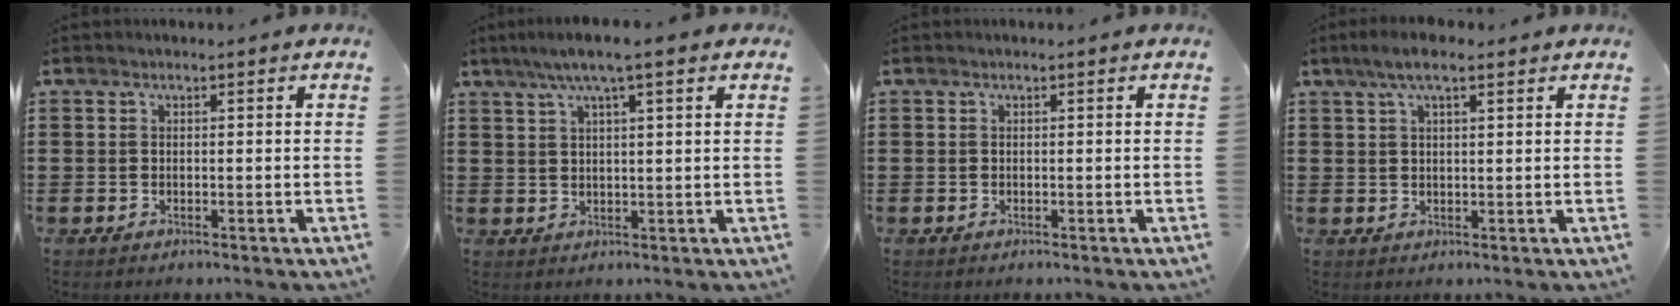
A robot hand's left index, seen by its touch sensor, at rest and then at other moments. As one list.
[{"total": 4.9, "force": [3.0, 0.3, 3.9], "torque": [-0.081, 0.003, 0.052]}, {"total": 0.0}, {"total": 4.3, "force": [2.5, 1.3, 3.3], "torque": [-0.069, 0.006, 0.044]}]